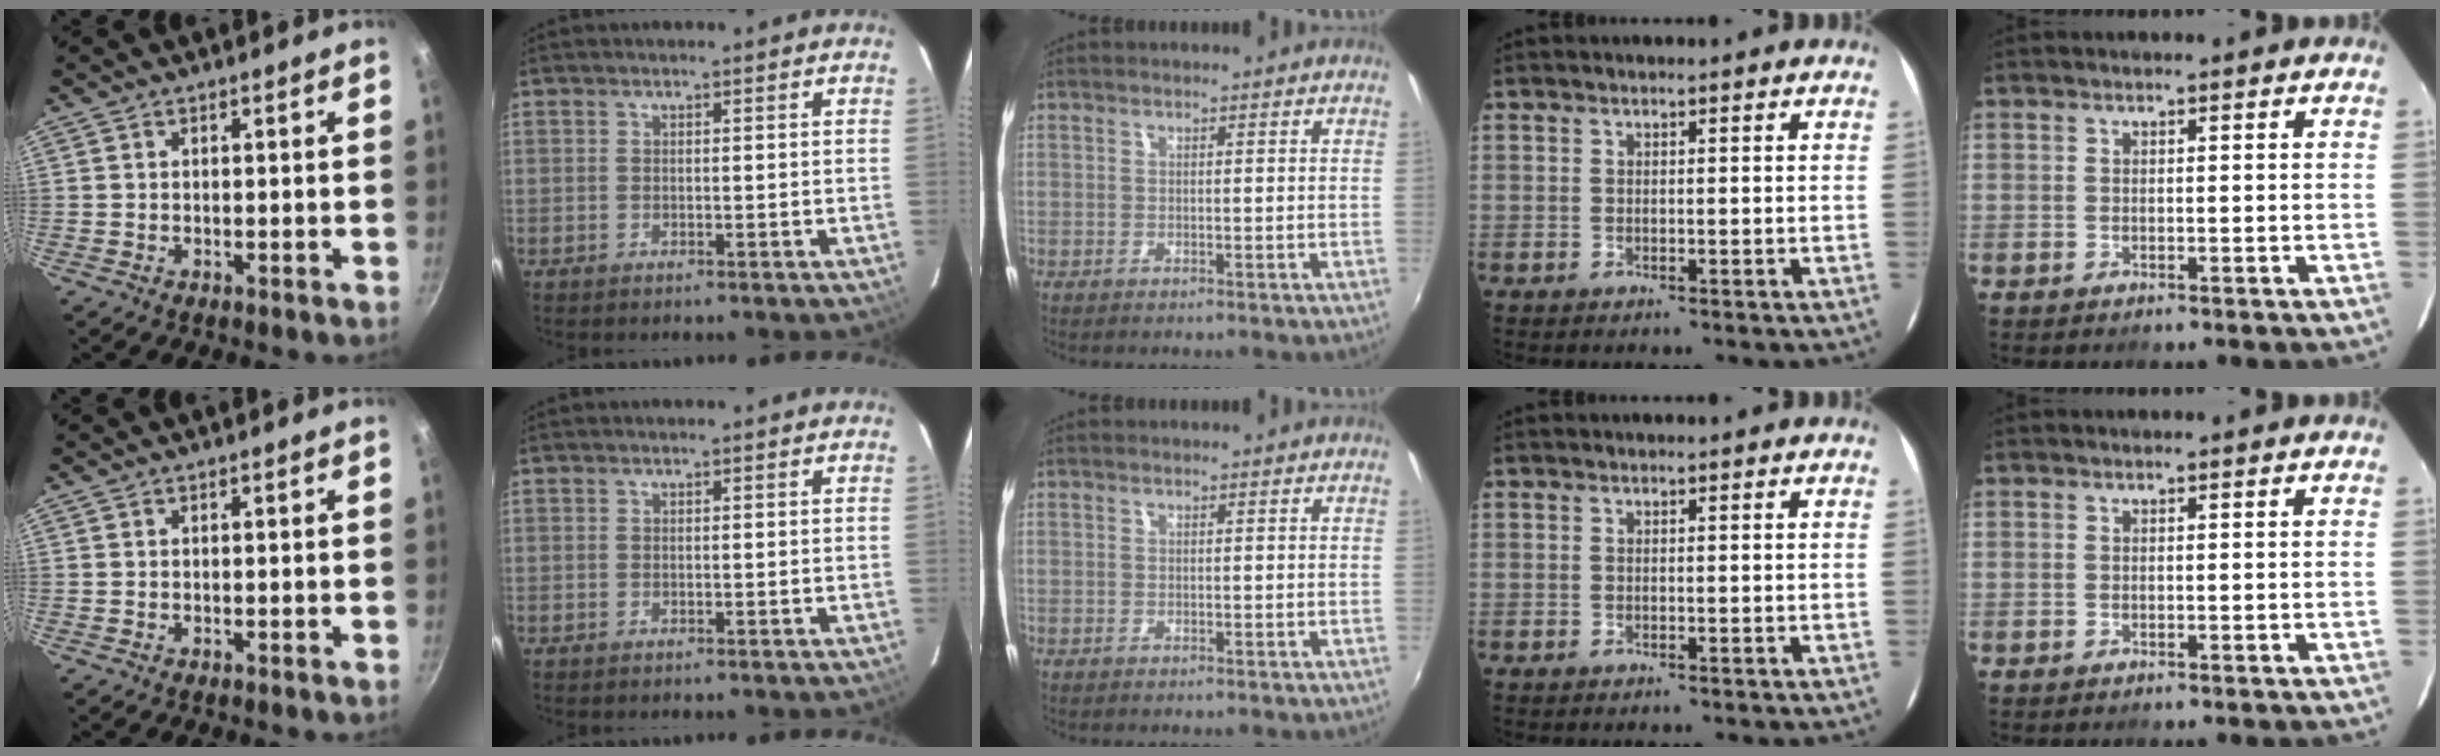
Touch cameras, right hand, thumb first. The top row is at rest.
{}